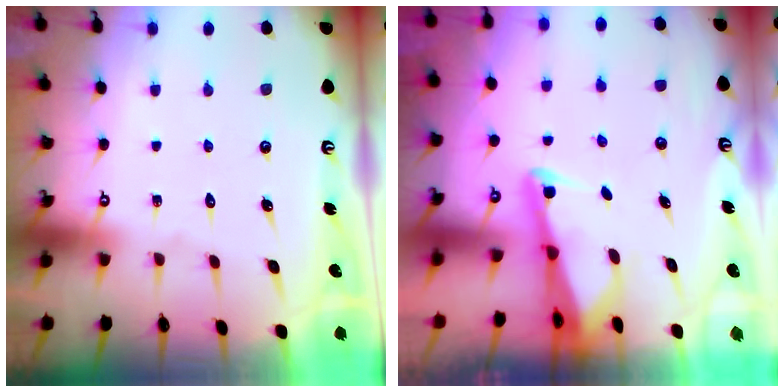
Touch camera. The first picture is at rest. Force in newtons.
{"total": 2.5, "press": 2.5, "slide": 0.2}